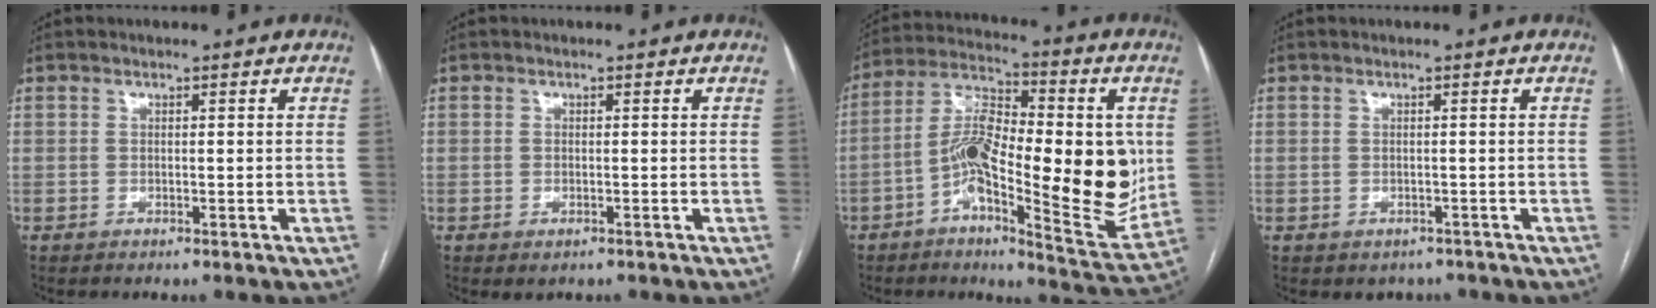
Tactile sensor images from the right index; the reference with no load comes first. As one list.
[{"total": 1.1, "force": [-0.6, 0.6, 0.7], "torque": [-0.011, -0.001, -0.003]}, {"total": 21.0, "force": [-1.4, 5.8, 20.1], "torque": [-0.324, 0.009, -0.023]}, {"total": 2.3, "force": [-1.7, 1.6, 0.4], "torque": [-0.002, 0.003, -0.019]}]